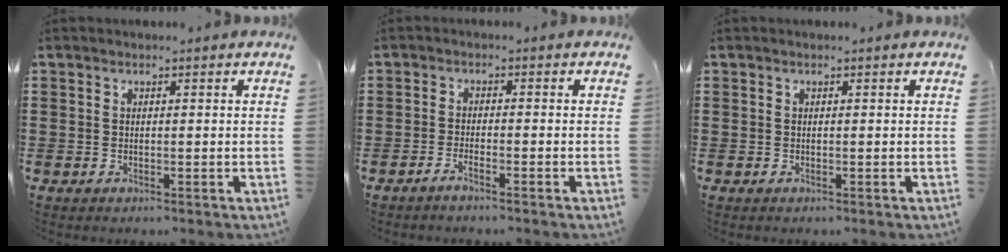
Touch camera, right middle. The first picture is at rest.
{"total": 1.6, "force": [-1.3, -0.1, 1.0], "torque": [-0.018, -0.003, -0.022]}
{"total": 0.0}